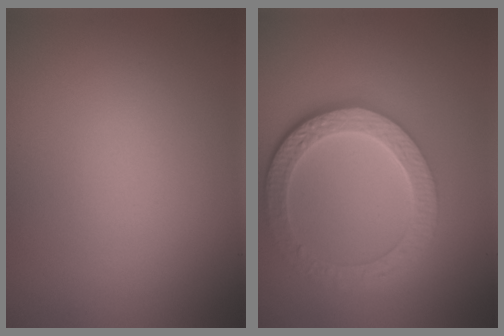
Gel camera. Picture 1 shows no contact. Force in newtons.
{"total": 6.1, "press": 4.6, "slide": 4.0}